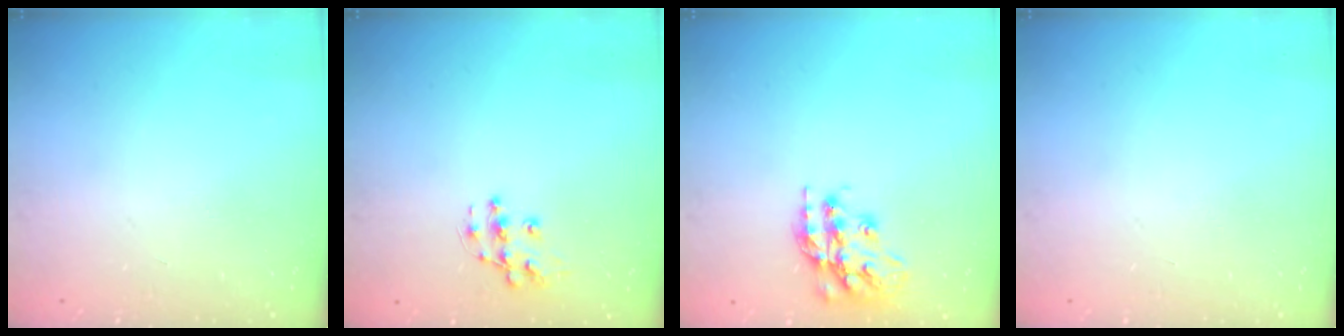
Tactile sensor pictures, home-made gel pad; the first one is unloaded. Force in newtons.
{"total": 9.8, "press": 9.8, "slide": 0.6}
{"total": 16.5, "press": 16.5, "slide": 1.0}
{"total": 0.0}